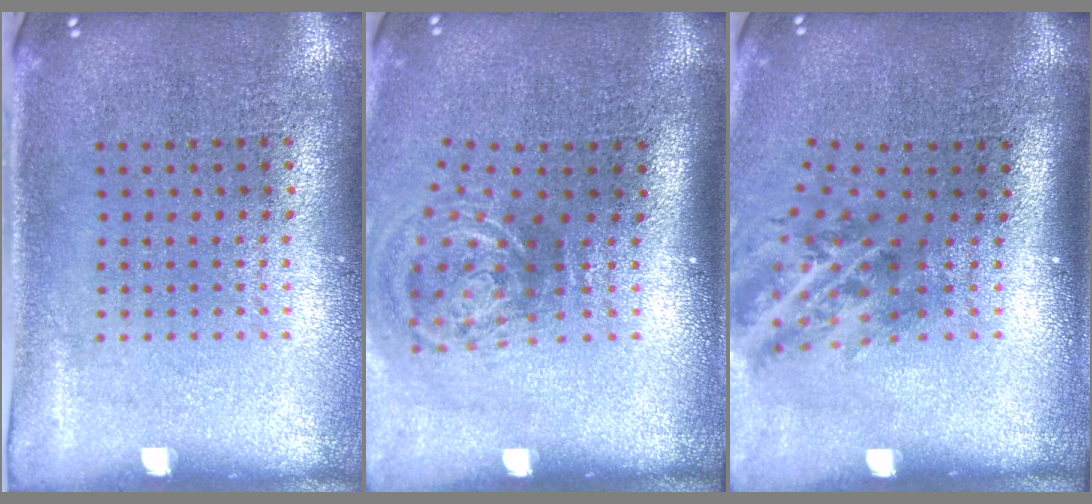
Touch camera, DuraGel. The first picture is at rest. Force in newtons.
{"total": 2.2, "press": 1.4, "slide": 1.7}
{"total": 1.9, "press": 1.1, "slide": 1.5}